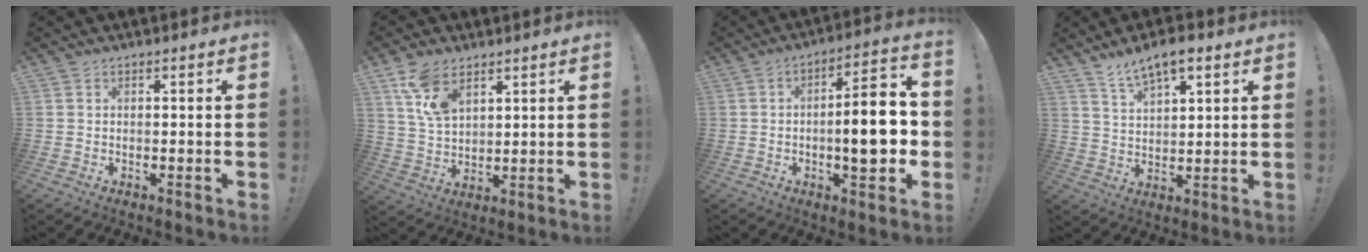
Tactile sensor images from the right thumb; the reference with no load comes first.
{"total": 10.0, "force": [6.1, 5.5, 5.7], "torque": [-0.110, -0.018, 0.120]}
{"total": 13.3, "force": [-1.9, 3.8, 12.6], "torque": [-0.174, 0.006, -0.039]}
{"total": 7.9, "force": [5.8, 2.8, 4.5], "torque": [-0.068, -0.032, 0.102]}